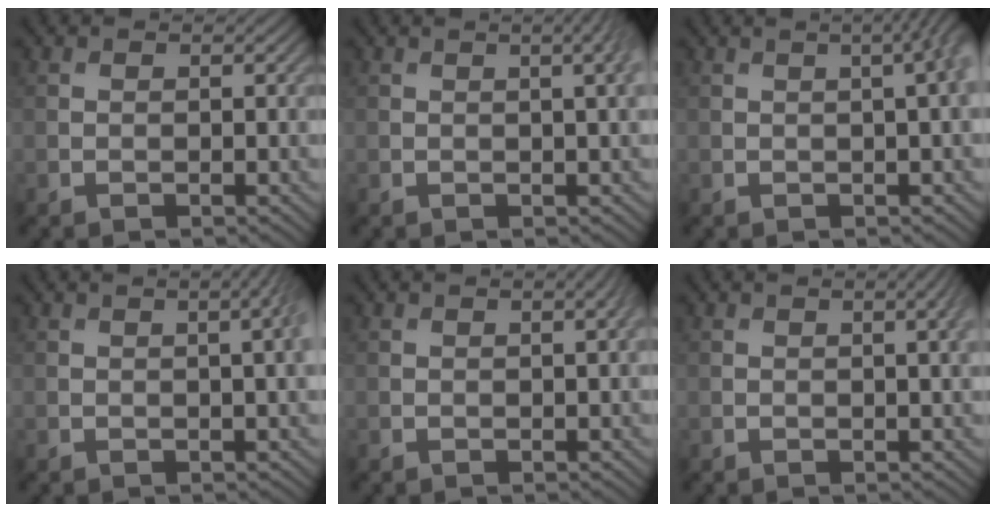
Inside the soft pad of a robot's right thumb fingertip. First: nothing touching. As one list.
[{"total": 3.4, "force": [1.0, 0.8, 3.2], "torque": [-0.040, 0.012, 0.007]}, {"total": 4.6, "force": [1.0, 1.2, 4.3], "torque": [-0.047, 0.024, 0.002]}, {"total": 3.2, "force": [0.5, 0.6, 3.1], "torque": [-0.038, 0.013, 0.006]}, {"total": 1.3, "force": [0.3, 0.2, 1.3], "torque": [-0.015, 0.009, 0.003]}, {"total": 2.3, "force": [0.6, 0.3, 2.2], "torque": [-0.026, 0.008, 0.007]}]